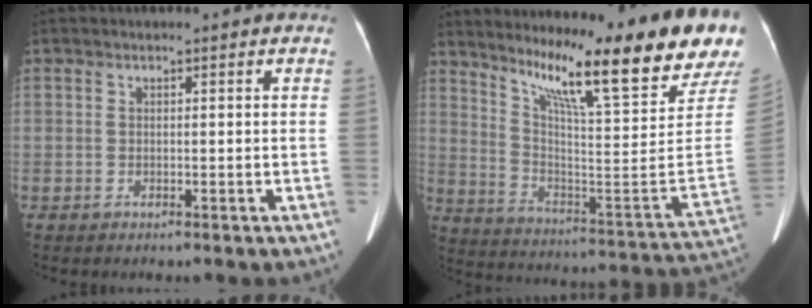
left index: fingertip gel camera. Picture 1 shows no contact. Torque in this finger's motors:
{"motor_torque": [0.99, -1.15, 0.14, 0.15]}